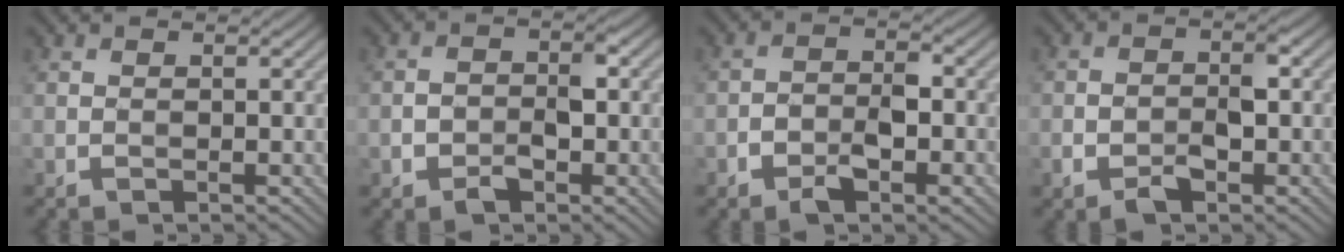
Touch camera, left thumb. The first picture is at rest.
{"total": 4.9, "force": [-1.8, 3.0, 3.5], "torque": [-0.048, -0.002, -0.031]}
{"total": 5.2, "force": [-2.5, 2.5, 3.8], "torque": [-0.060, 0.005, -0.045]}
{"total": 4.8, "force": [-1.9, 2.5, 3.6], "torque": [-0.058, 0.003, -0.033]}